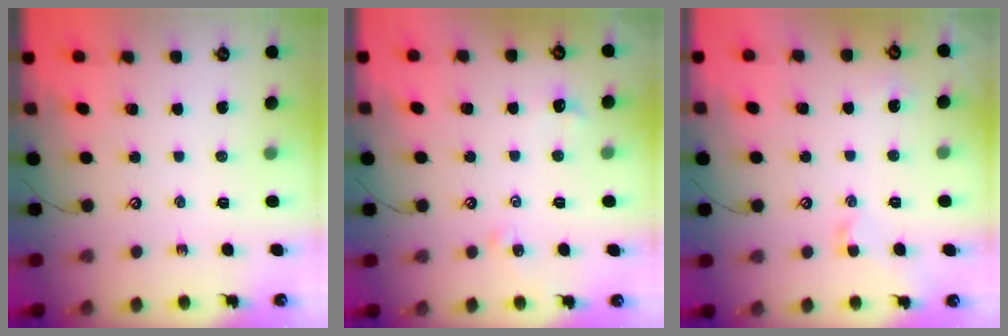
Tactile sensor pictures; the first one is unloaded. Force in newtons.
{"total": 1.9, "press": 1.8, "slide": 0.5}
{"total": 2.3, "press": 2.2, "slide": 0.7}